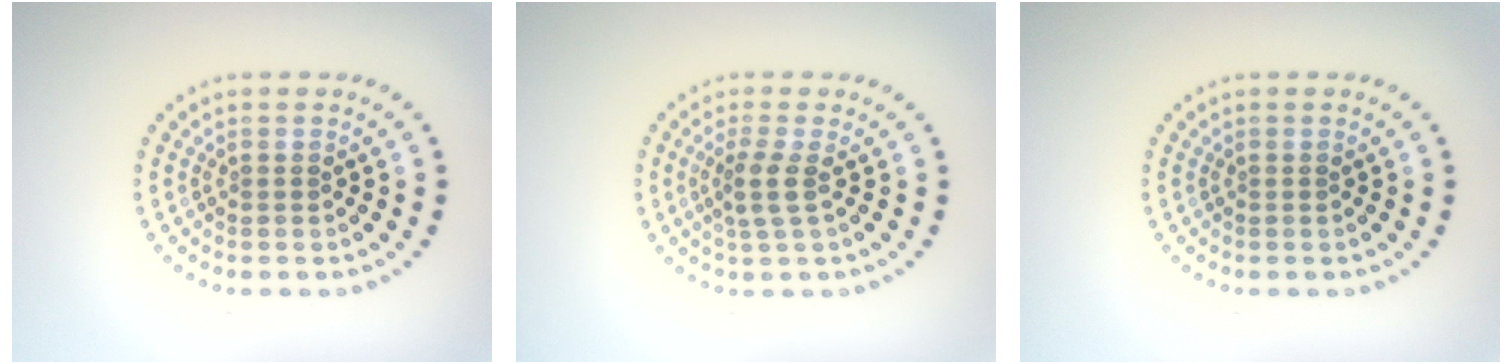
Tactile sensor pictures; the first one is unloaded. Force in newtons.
{"total": 1.9, "press": 1.6, "slide": 1.1}
{"total": 0.0}